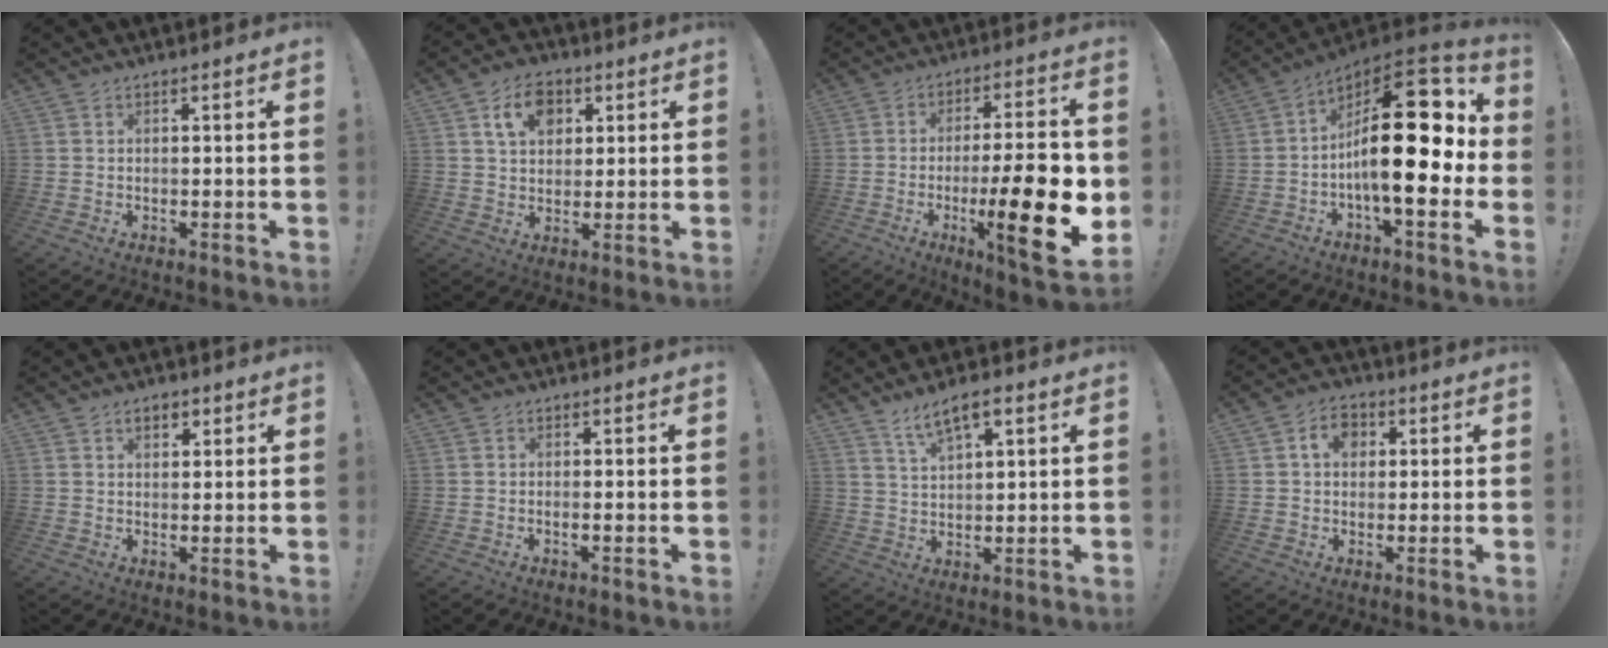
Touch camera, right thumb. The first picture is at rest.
{"total": 9.9, "force": [4.1, 7.2, 5.4], "torque": [-0.081, -0.002, 0.076]}
{"total": 21.3, "force": [-4.6, 4.7, 20.3], "torque": [-0.303, 0.008, -0.063]}
{"total": 25.0, "force": [1.0, 9.3, 23.1], "torque": [-0.363, -0.007, 0.018]}
{"total": 3.6, "force": [1.6, 2.3, 2.2], "torque": [-0.023, -0.001, 0.024]}
{"total": 0.8, "force": [-0.4, -0.2, 0.7], "torque": [-0.012, -0.002, -0.007]}
{"total": 6.5, "force": [4.1, 2.0, 4.6], "torque": [-0.086, -0.013, 0.072]}
{"total": 6.6, "force": [1.6, 5.0, 3.9], "torque": [-0.061, 0.009, 0.027]}